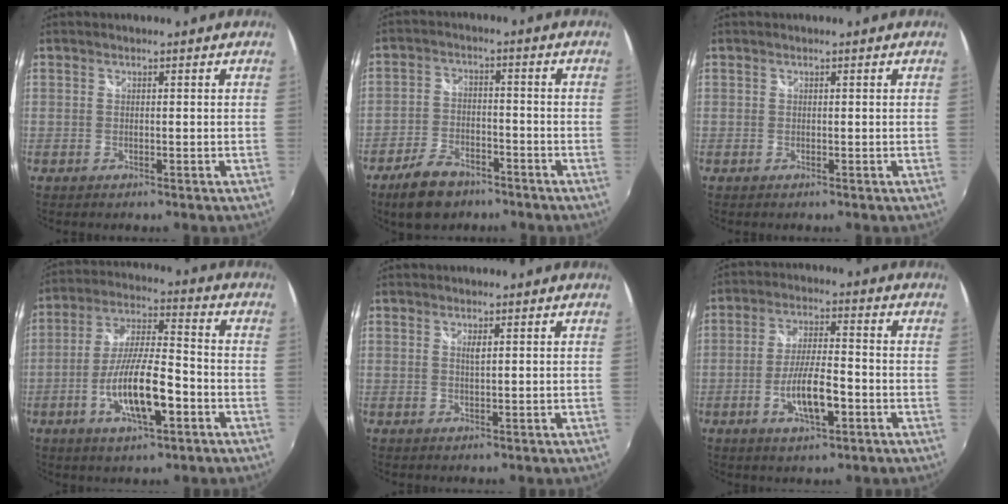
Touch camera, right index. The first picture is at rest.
{"total": 9.0, "force": [-6.5, 4.7, 4.2], "torque": [-0.109, 0.005, -0.111]}
{"total": 0.0}
{"total": 13.4, "force": [-4.9, 3.4, 11.9], "torque": [-0.236, -0.005, -0.086]}
{"total": 1.0, "force": [0.5, 0.1, 0.9], "torque": [-0.015, 0.000, 0.007]}
{"total": 9.0, "force": [-3.3, 2.4, 8.0], "torque": [-0.155, -0.005, -0.056]}